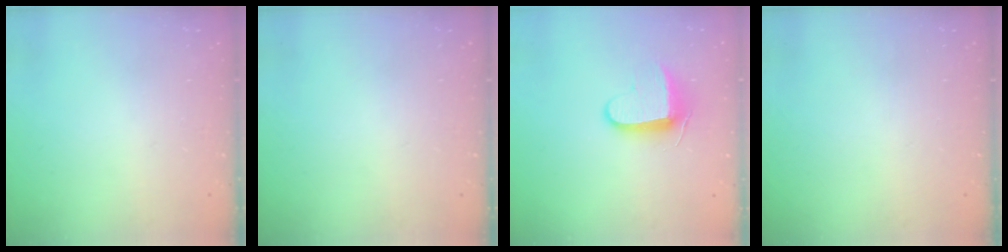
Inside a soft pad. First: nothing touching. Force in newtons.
{"total": 0.0}
{"total": 8.9, "press": 8.9, "slide": 0.8}
{"total": 0.0}